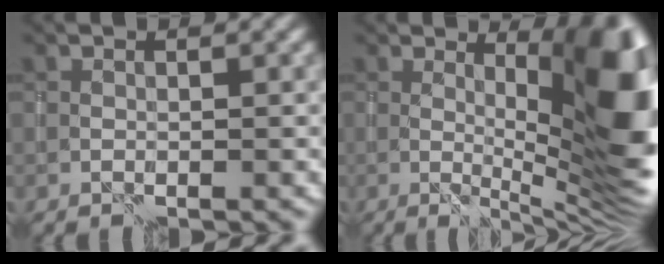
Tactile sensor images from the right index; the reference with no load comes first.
{"total": 13.9, "force": [1.6, 4.4, 13.1], "torque": [-0.132, 0.013, 0.027]}